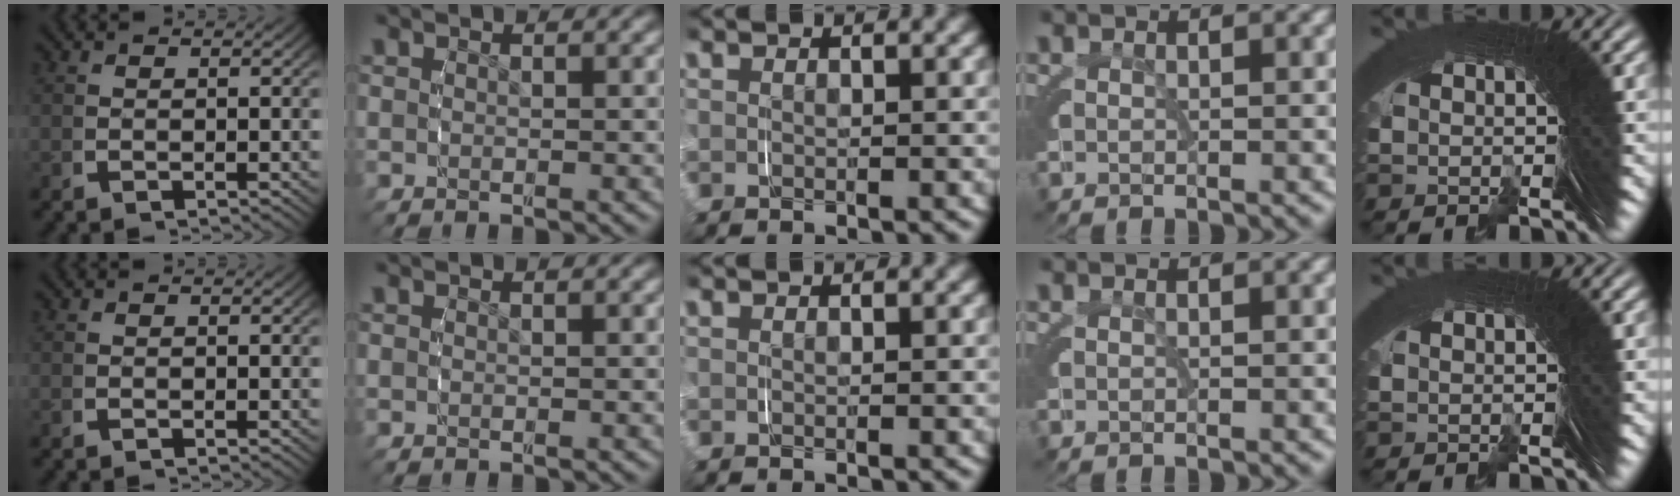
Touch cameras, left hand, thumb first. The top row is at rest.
{}